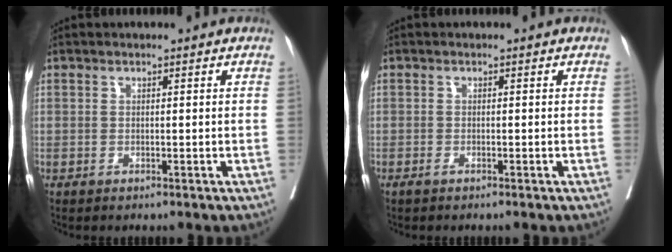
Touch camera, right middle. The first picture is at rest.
{"total": 0.9, "force": [-0.7, -0.1, 0.6], "torque": [-0.011, -0.002, -0.013]}